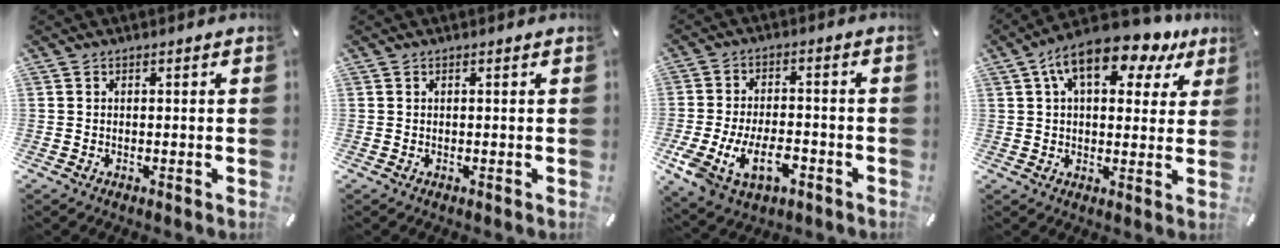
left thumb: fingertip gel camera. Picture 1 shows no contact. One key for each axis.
{"total": 0.0}
{"total": 13.0, "fx": -4.8, "fy": 7.9, "fz": 9.1, "tx": -0.185, "ty": 0.007, "tz": -0.083}
{"total": 13.3, "fx": 6.8, "fy": 6.7, "fz": 9.3, "tx": -0.151, "ty": -0.019, "tz": 0.116}